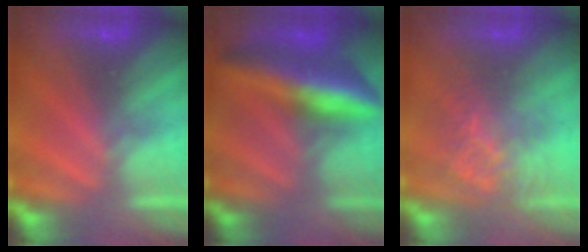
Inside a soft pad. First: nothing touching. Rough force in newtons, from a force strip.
{"total": 8.5}
{"total": 3.9}